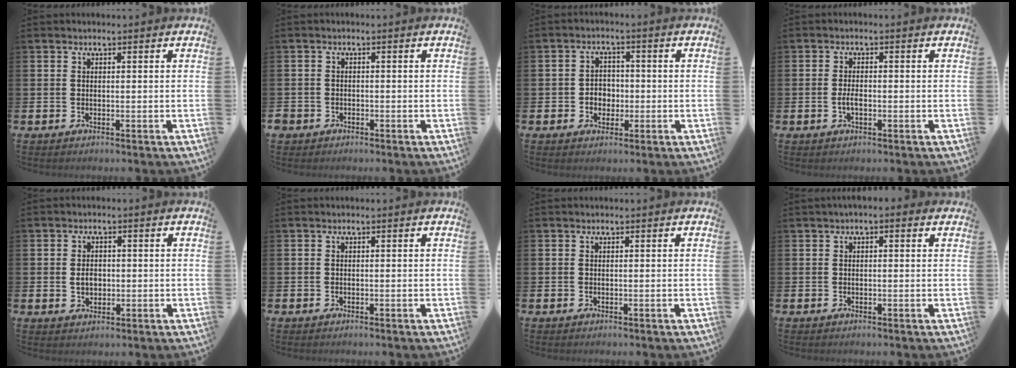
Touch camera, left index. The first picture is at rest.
{"total": 1.4, "force": [-1.1, 0.8, -0.1], "torque": [-0.002, 0.001, -0.026]}
{"total": 3.1, "force": [-0.6, 2.8, 1.2], "torque": [-0.019, 0.003, -0.020]}
{"total": 2.1, "force": [-0.5, 1.0, 1.8], "torque": [-0.029, 0.000, -0.010]}
{"total": 2.5, "force": [0.0, 1.9, 1.7], "torque": [-0.014, 0.000, -0.006]}
{"total": 0.0}
{"total": 0.0}
{"total": 0.7, "force": [0.0, 0.4, 0.6], "torque": [-0.006, 0.004, -0.003]}